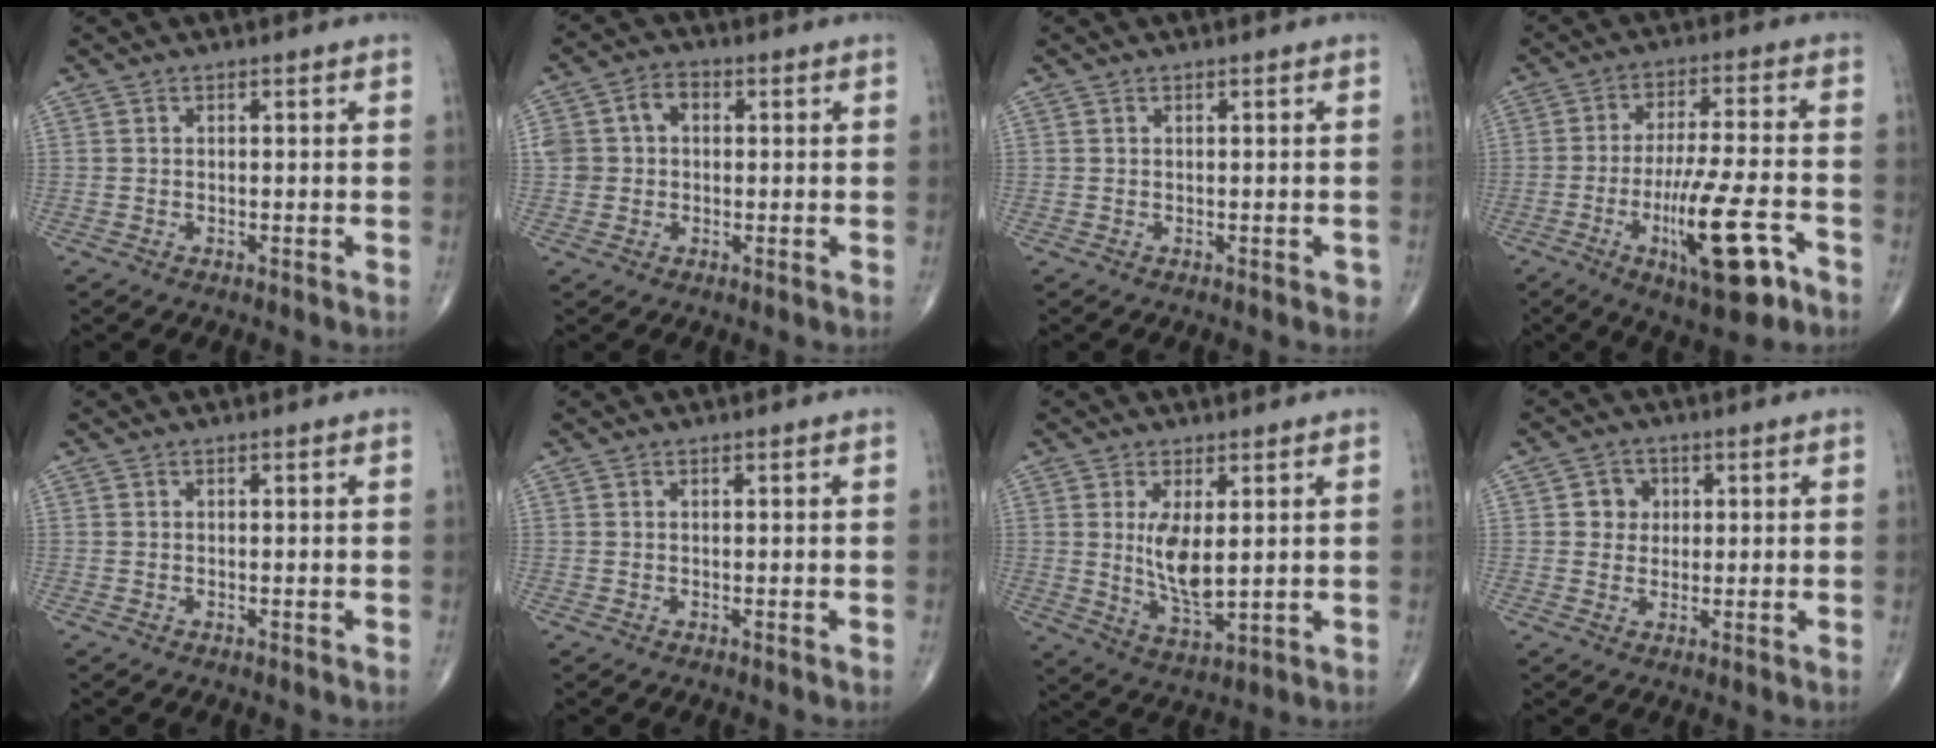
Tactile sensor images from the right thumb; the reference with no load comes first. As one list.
[{"total": 6.4, "force": [0.9, 5.2, 3.6], "torque": [-0.056, 0.022, 0.016]}, {"total": 1.0, "force": [-0.1, 0.5, 0.9], "torque": [-0.007, 0.002, -0.001]}, {"total": 15.8, "force": [-6.7, 3.9, 13.8], "torque": [-0.241, 0.018, -0.100]}, {"total": 0.0}, {"total": 0.0}, {"total": 8.3, "force": [1.3, 3.4, 7.4], "torque": [-0.132, -0.027, 0.037]}, {"total": 4.0, "force": [0.8, 3.7, 1.2], "torque": [0.005, 0.003, 0.008]}]